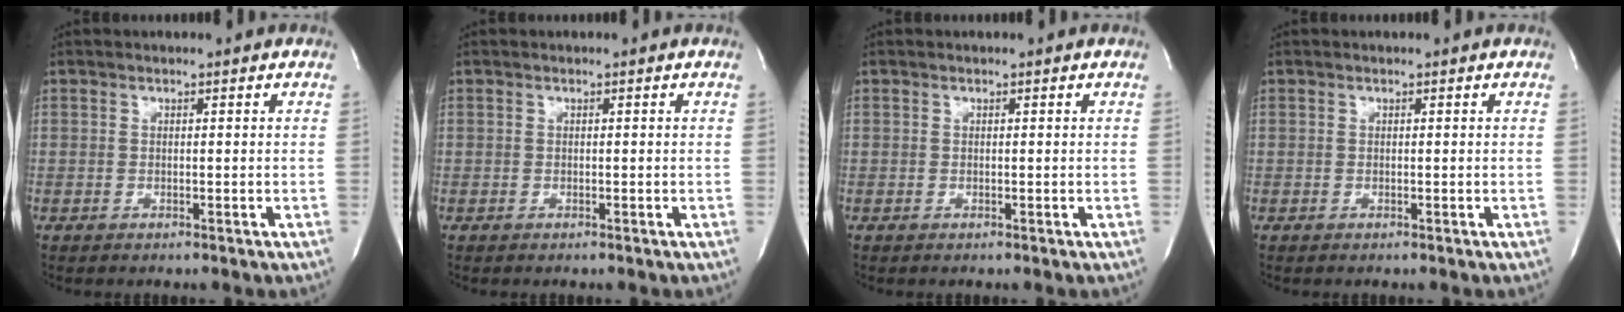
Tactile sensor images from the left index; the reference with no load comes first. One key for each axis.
{"total": 0.0}
{"total": 0.0}
{"total": 0.0}